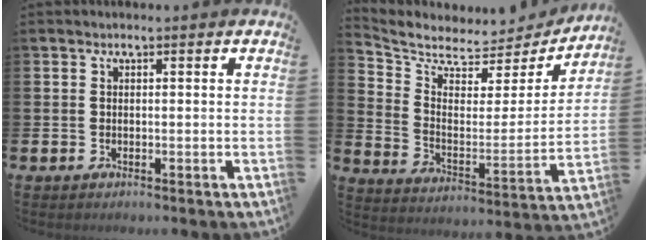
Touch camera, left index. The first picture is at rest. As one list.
[{"total": 6.0, "force": [5.4, 2.4, 0.8], "torque": [-0.058, -0.052, 0.087]}]